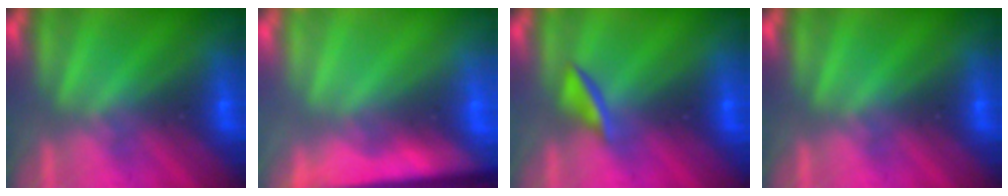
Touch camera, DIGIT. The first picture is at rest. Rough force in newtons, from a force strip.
{"total": 8.2}
{"total": 2.1}
{"total": 0.0}